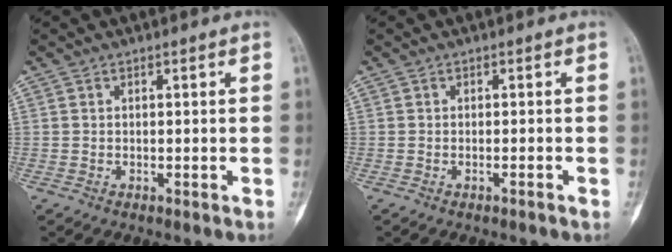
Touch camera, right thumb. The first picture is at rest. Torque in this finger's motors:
{"motor_torque": [-0.08, 0.14, 0.06, 0.06, 0.01]}